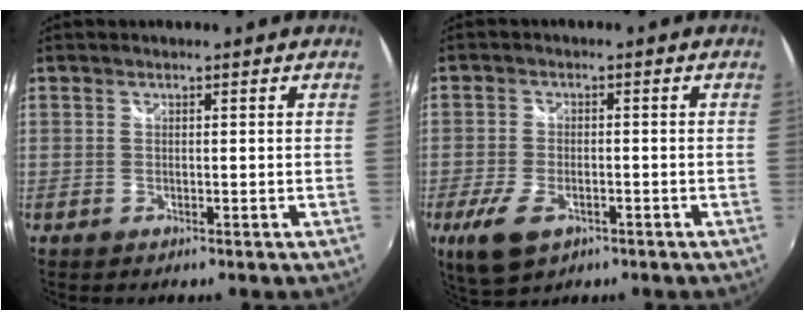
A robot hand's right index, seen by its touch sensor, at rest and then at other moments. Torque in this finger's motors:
{"motor_torque": [0.59, -0.54, 0.28, 0.07]}